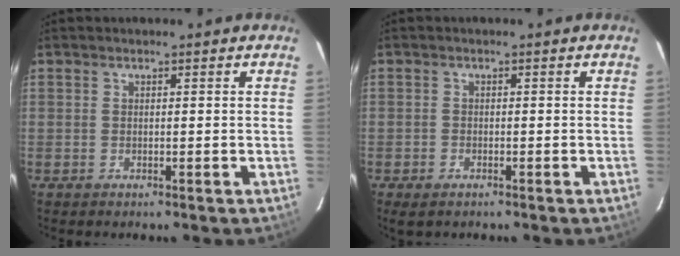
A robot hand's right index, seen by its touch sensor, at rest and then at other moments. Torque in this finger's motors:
{"motor_torque": [-0.20, -0.11, -0.10, -0.02]}